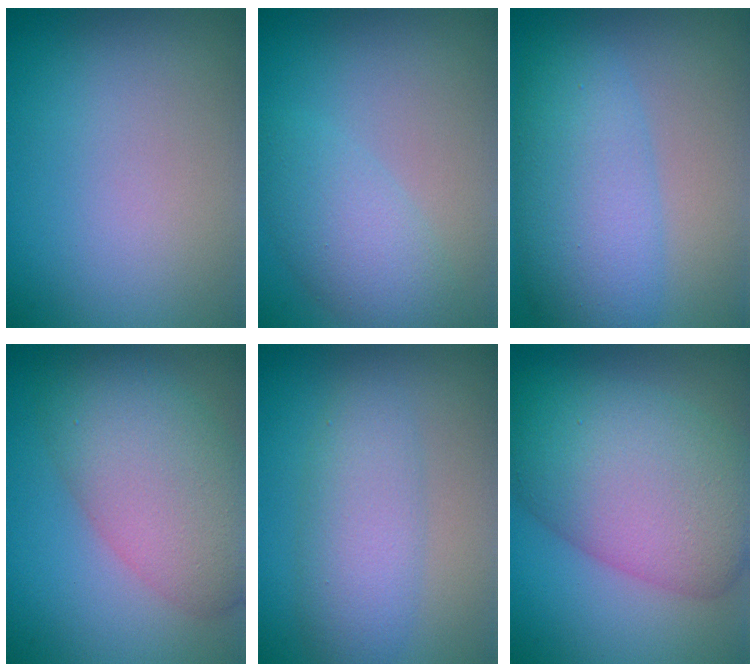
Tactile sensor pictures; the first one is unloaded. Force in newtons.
{"total": 3.8, "press": 3.8, "slide": 0.2}
{"total": 6.7, "press": 6.7, "slide": 0.1}
{"total": 7.9, "press": 7.9, "slide": 0.4}
{"total": 4.2, "press": 4.2, "slide": 0.0}
{"total": 10.6, "press": 10.6, "slide": 0.4}